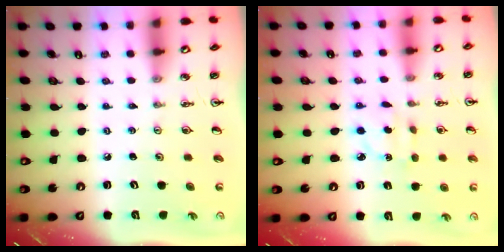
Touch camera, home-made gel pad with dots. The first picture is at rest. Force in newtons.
{"total": 3.9, "press": 3.9, "slide": 0.4}